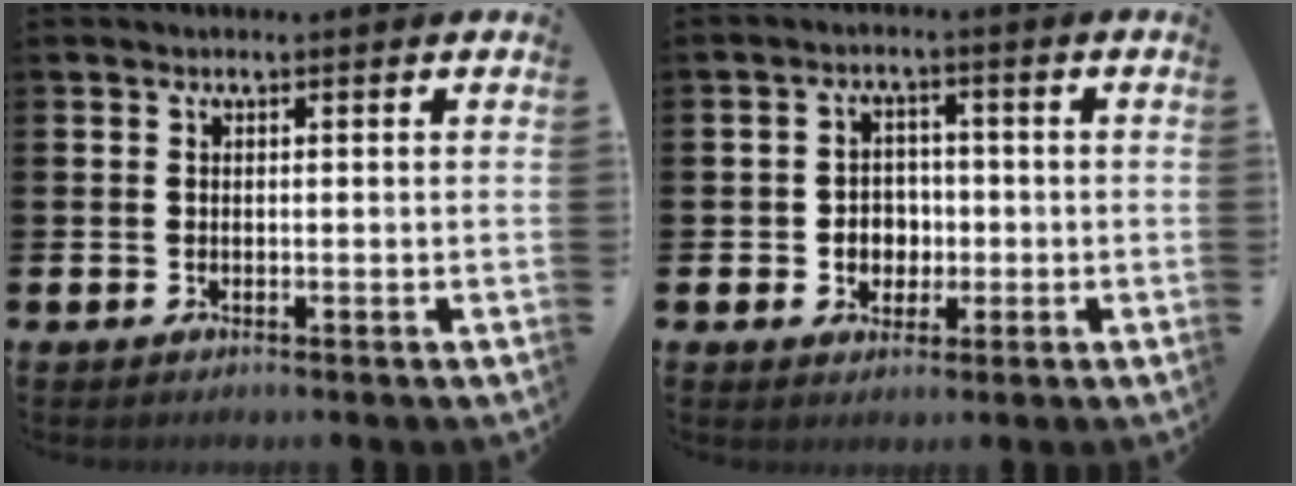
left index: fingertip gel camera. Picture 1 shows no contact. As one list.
[{"total": 3.4, "force": [-0.4, 3.2, 1.1], "torque": [-0.022, 0.003, -0.016]}]